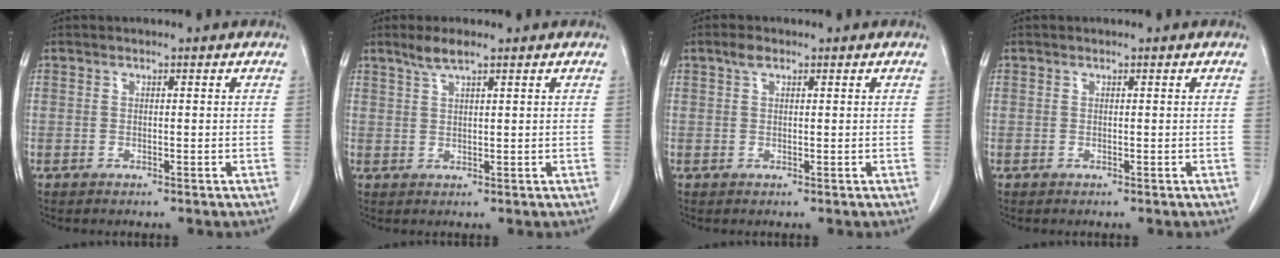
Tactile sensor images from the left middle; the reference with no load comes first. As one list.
[{"total": 3.0, "force": [2.2, 0.2, 2.0], "torque": [-0.049, 0.003, 0.048]}, {"total": 1.6, "force": [1.0, 0.7, 1.0], "torque": [-0.023, 0.009, 0.018]}, {"total": 0.0}]